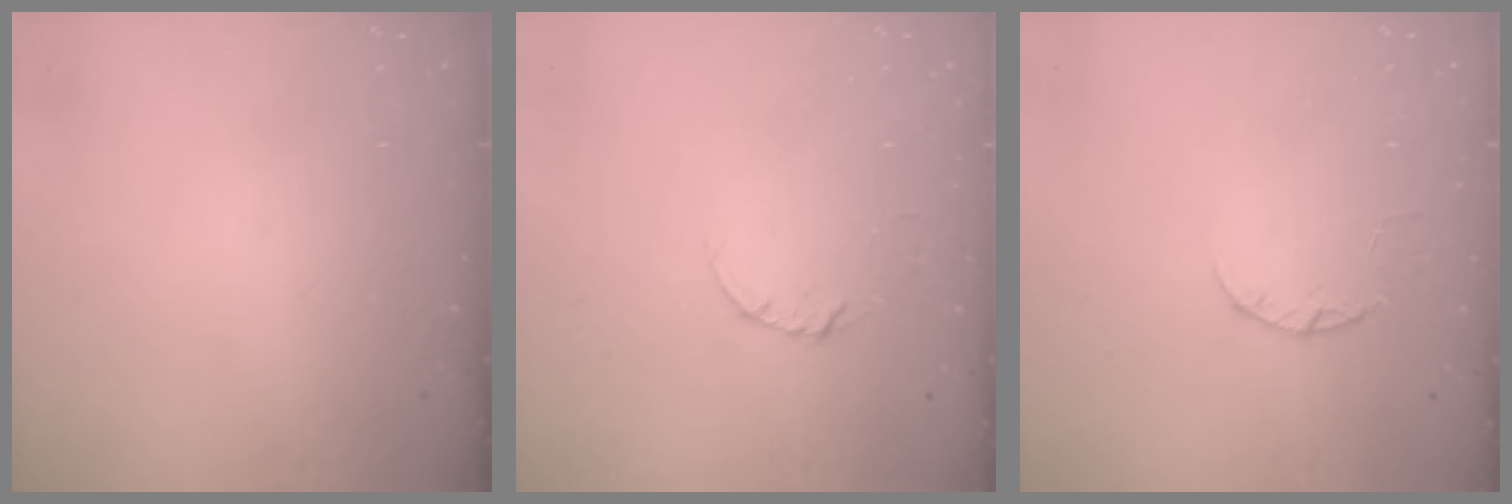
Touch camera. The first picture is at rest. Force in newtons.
{"total": 3.7, "press": 3.7, "slide": 0.4}
{"total": 2.4, "press": 2.3, "slide": 0.4}